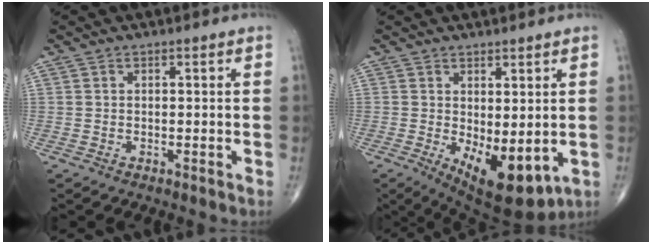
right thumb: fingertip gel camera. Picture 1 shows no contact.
{"total": 11.4, "force": [-2.0, 4.9, 10.1], "torque": [-0.140, -0.021, -0.009]}